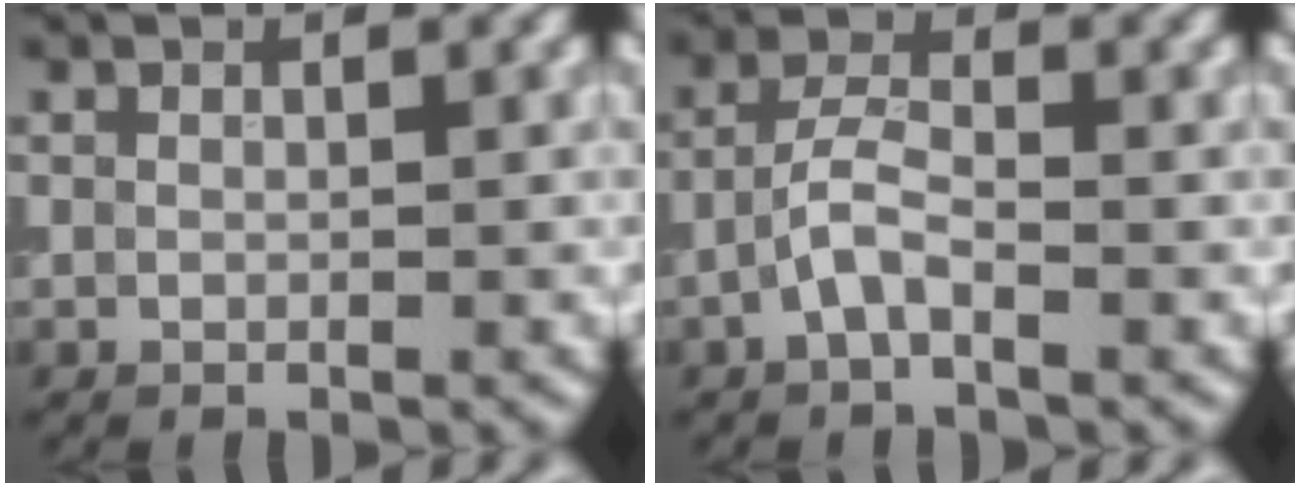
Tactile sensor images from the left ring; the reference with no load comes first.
{"total": 2.9, "force": [-1.4, 1.0, 2.3], "torque": [-0.049, 0.008, -0.035]}